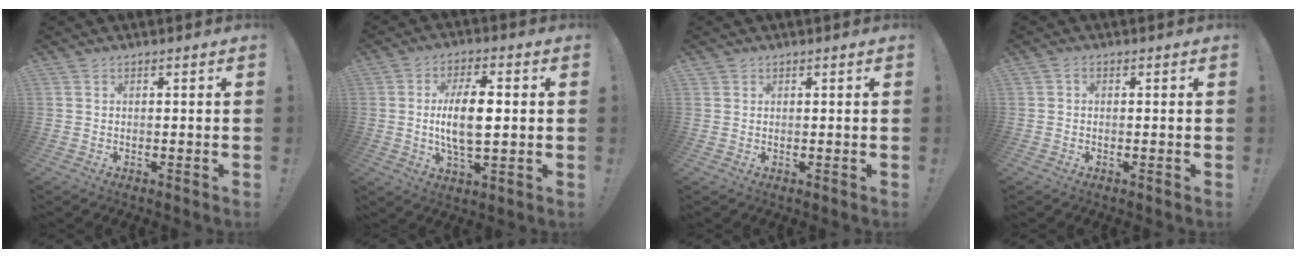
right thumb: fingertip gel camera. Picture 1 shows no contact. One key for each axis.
{"total": 12.1, "fx": 0.4, "fy": 4.8, "fz": 11.0, "tx": -0.204, "ty": -0.001, "tz": 0.002}
{"total": 0.8, "fx": 0.6, "fy": 0.5, "fz": 0.2, "tx": -0.004, "ty": 0.000, "tz": 0.011}
{"total": 0.7, "fx": -0.4, "fy": 0.3, "fz": 0.5, "tx": -0.018, "ty": 0.005, "tz": -0.006}